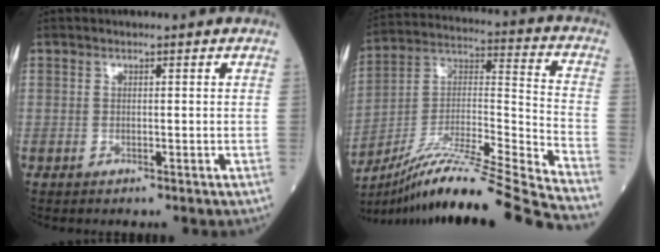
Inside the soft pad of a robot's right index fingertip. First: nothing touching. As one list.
[{"total": 25.7, "force": [-21.9, -1.7, 13.5], "torque": [-0.205, -0.015, -0.368]}]